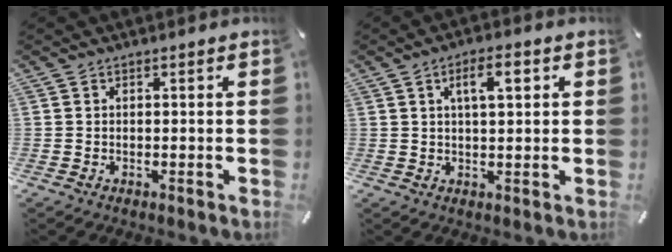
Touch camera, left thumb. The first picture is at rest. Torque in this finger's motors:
{"motor_torque": [-0.03, 0.40, 0.93, -0.33, 0.30]}